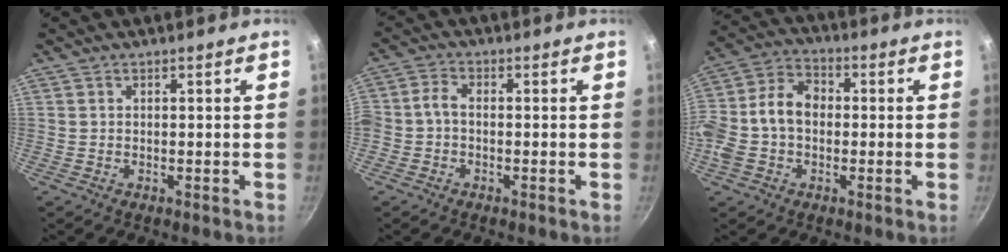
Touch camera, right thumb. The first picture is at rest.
{"total": 3.1, "force": [-1.2, 2.1, 2.0], "torque": [-0.045, 0.018, -0.034]}
{"total": 13.1, "force": [-0.9, 9.4, 9.1], "torque": [-0.158, 0.040, -0.035]}